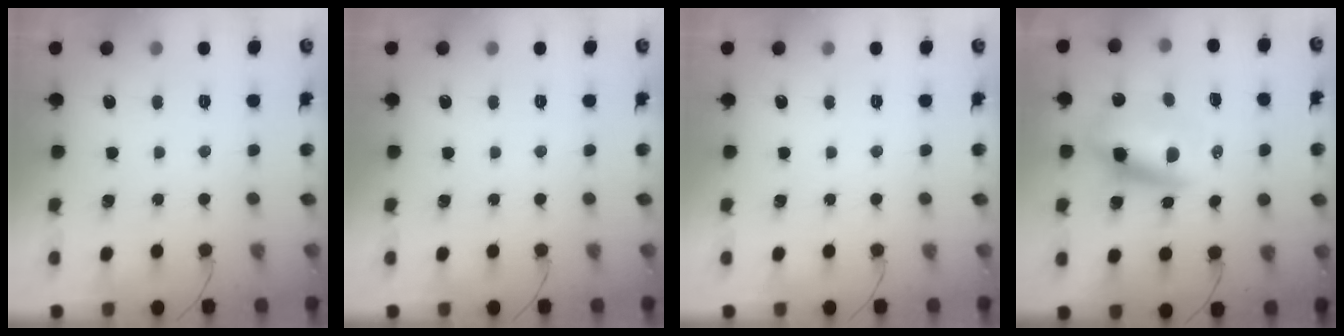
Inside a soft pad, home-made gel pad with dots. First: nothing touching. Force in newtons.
{"total": 0.0}
{"total": 0.0}
{"total": 11.0, "press": 10.7, "slide": 2.7}